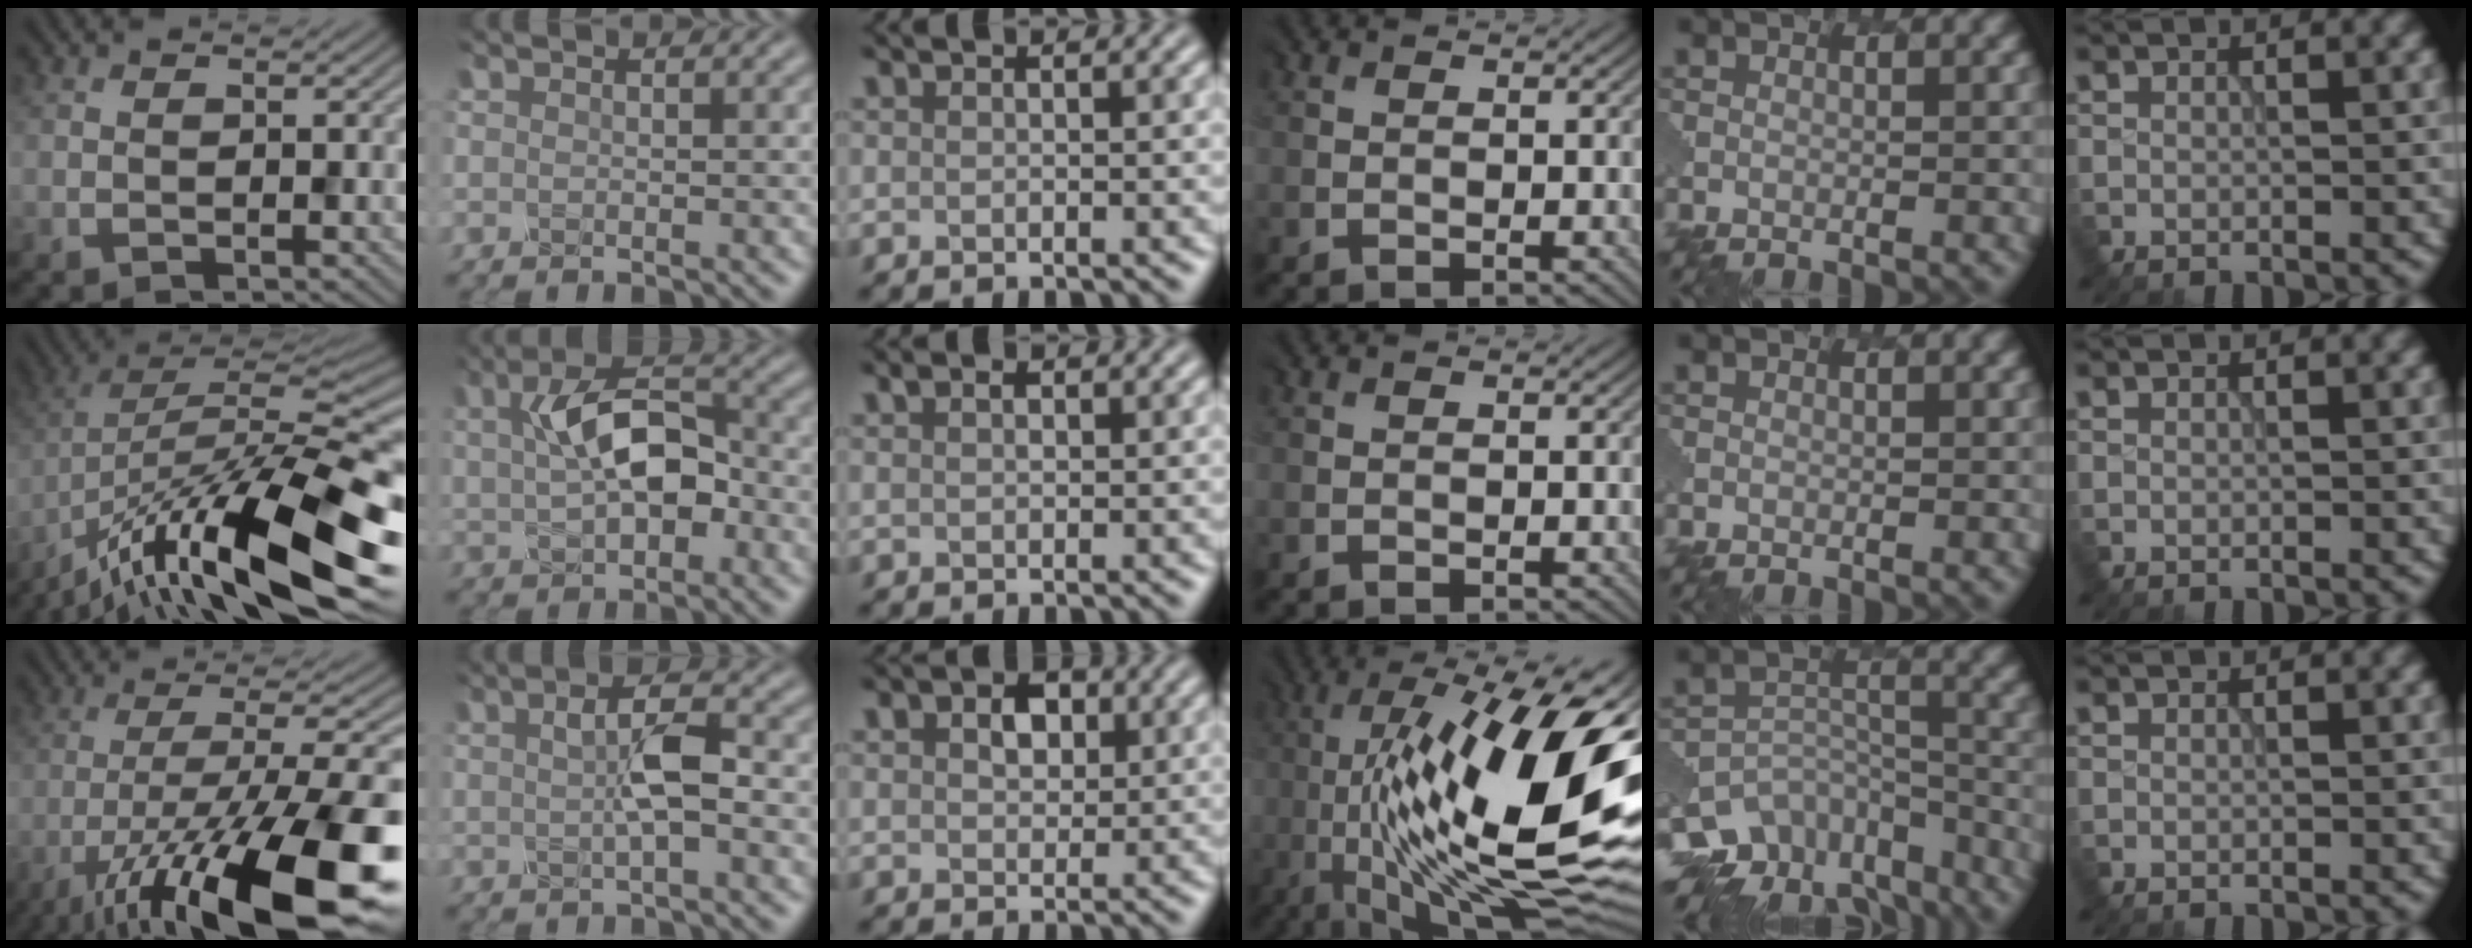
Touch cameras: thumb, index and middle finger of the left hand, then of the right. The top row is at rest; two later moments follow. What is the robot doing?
{"motion": "disassemble", "object": "battery cover"}